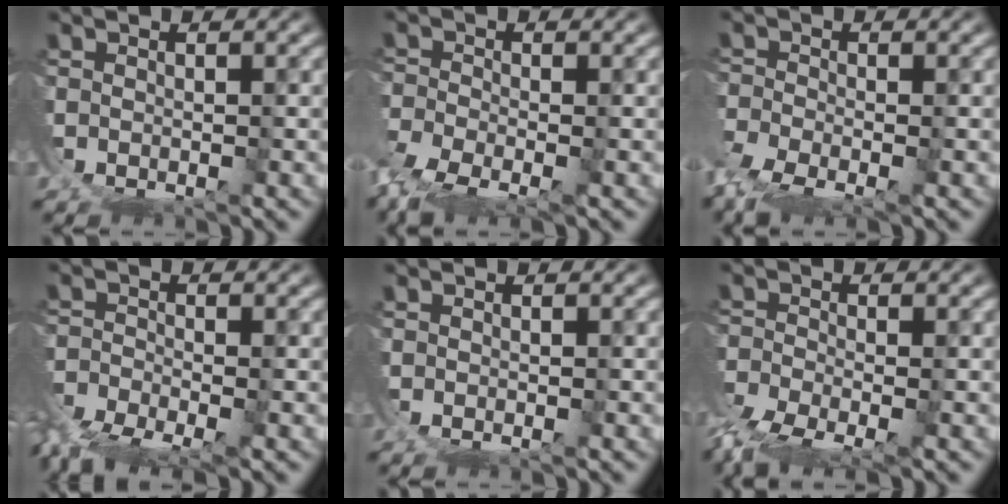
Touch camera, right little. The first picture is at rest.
{"total": 3.8, "force": [-2.5, 1.3, 2.5], "torque": [-0.054, -0.023, -0.043]}
{"total": 3.4, "force": [-2.3, 1.2, 2.2], "torque": [-0.046, -0.021, -0.041]}
{"total": 5.1, "force": [-4.3, 1.5, 2.2], "torque": [-0.045, -0.033, -0.065]}
{"total": 2.8, "force": [0.0, -2.7, -0.7], "torque": [0.029, -0.012, 0.011]}
{"total": 4.0, "force": [-3.1, 0.7, 2.3], "torque": [-0.039, -0.023, -0.053]}